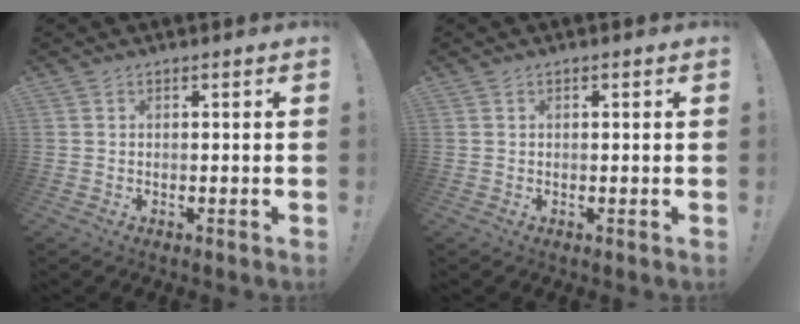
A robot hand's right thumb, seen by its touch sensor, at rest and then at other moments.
{"total": 0.0}